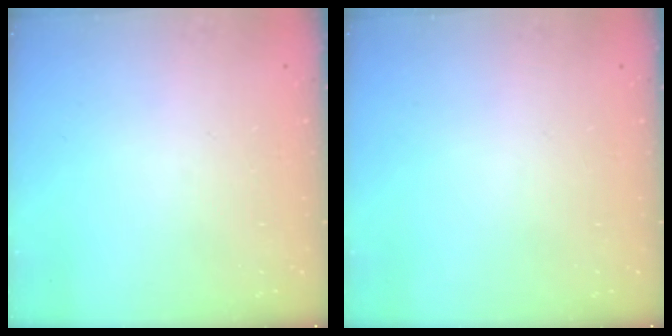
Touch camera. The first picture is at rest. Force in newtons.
{"total": 0.0}